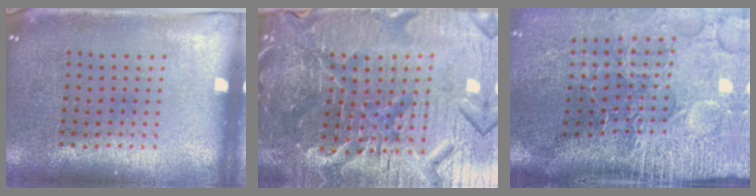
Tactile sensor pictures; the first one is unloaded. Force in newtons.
{"total": 7.2, "press": 6.4, "slide": 3.2}
{"total": 5.0, "press": 4.0, "slide": 3.0}